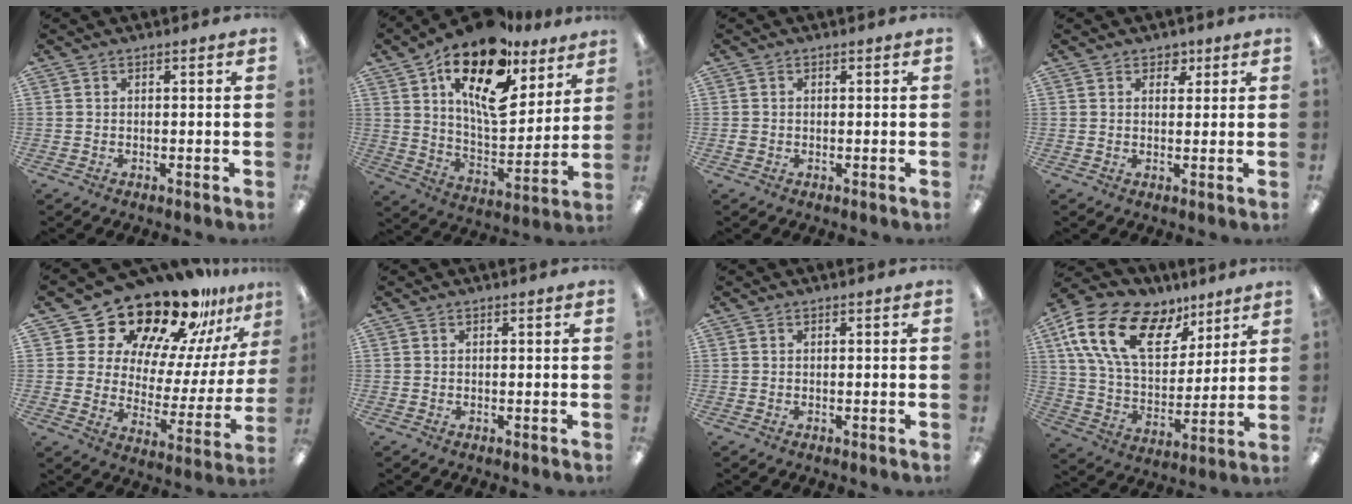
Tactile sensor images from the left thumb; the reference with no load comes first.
{"total": 20.7, "force": [12.9, 9.7, 13.0], "torque": [-0.207, -0.077, 0.223]}
{"total": 1.1, "force": [-0.1, 1.1, 0.2], "torque": [-0.003, 0.004, -0.004]}
{"total": 2.9, "force": [1.7, 2.2, 0.9], "torque": [0.002, -0.005, 0.027]}
{"total": 22.2, "force": [19.0, 8.8, 7.5], "torque": [-0.125, -0.155, 0.333]}
{"total": 0.0}
{"total": 0.0}
{"total": 21.0, "force": [11.1, 11.8, 13.4], "torque": [-0.264, -0.041, 0.200]}